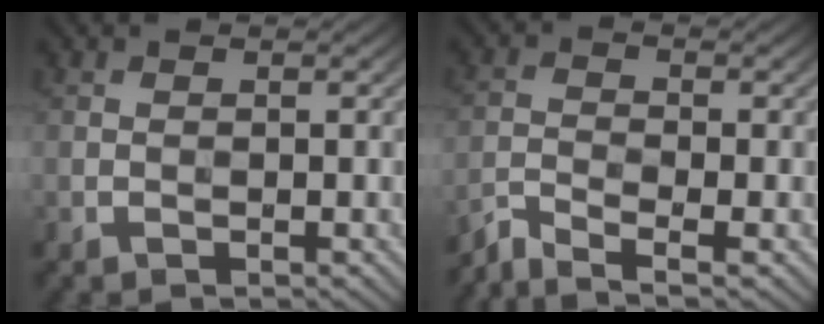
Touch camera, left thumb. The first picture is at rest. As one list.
[{"total": 3.5, "force": [-2.9, 0.5, 1.9], "torque": [-0.041, -0.008, -0.072]}]